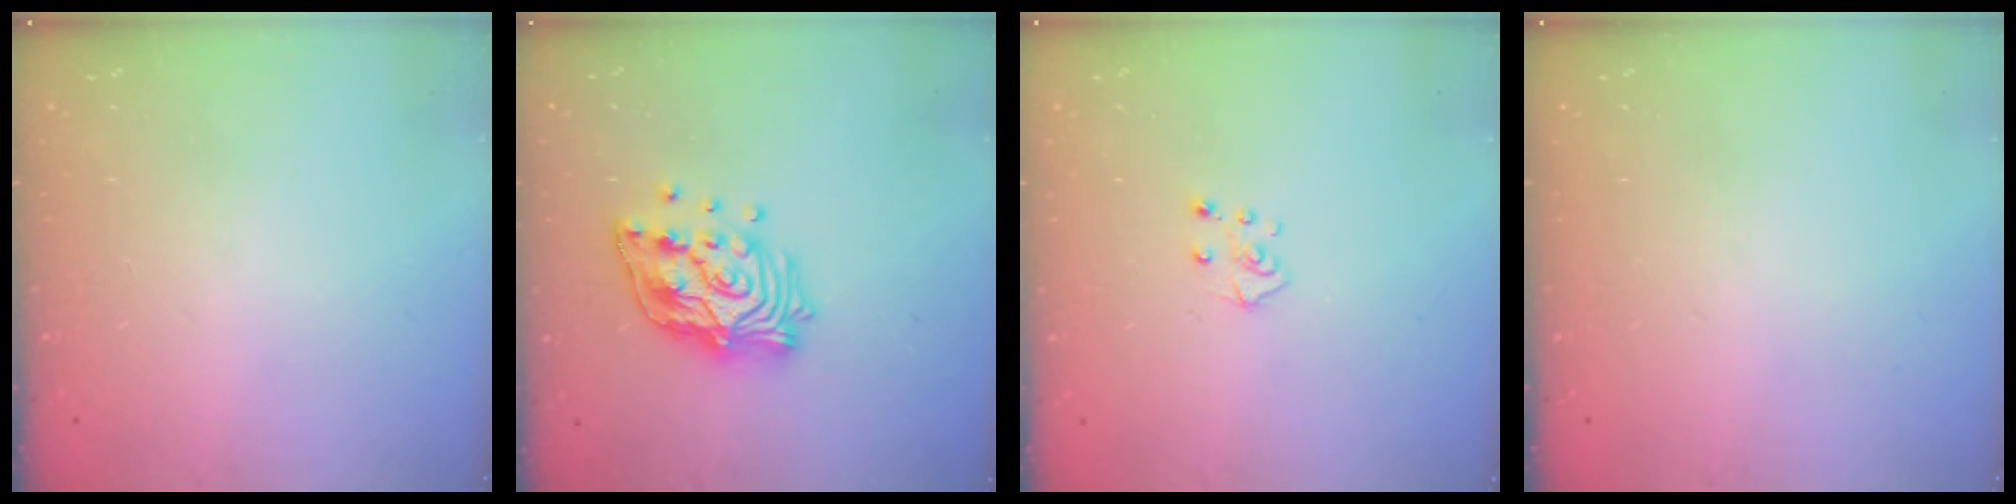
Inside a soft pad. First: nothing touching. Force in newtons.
{"total": 15.1, "press": 15.1, "slide": 1.2}
{"total": 5.1, "press": 5.1, "slide": 0.4}
{"total": 0.0}